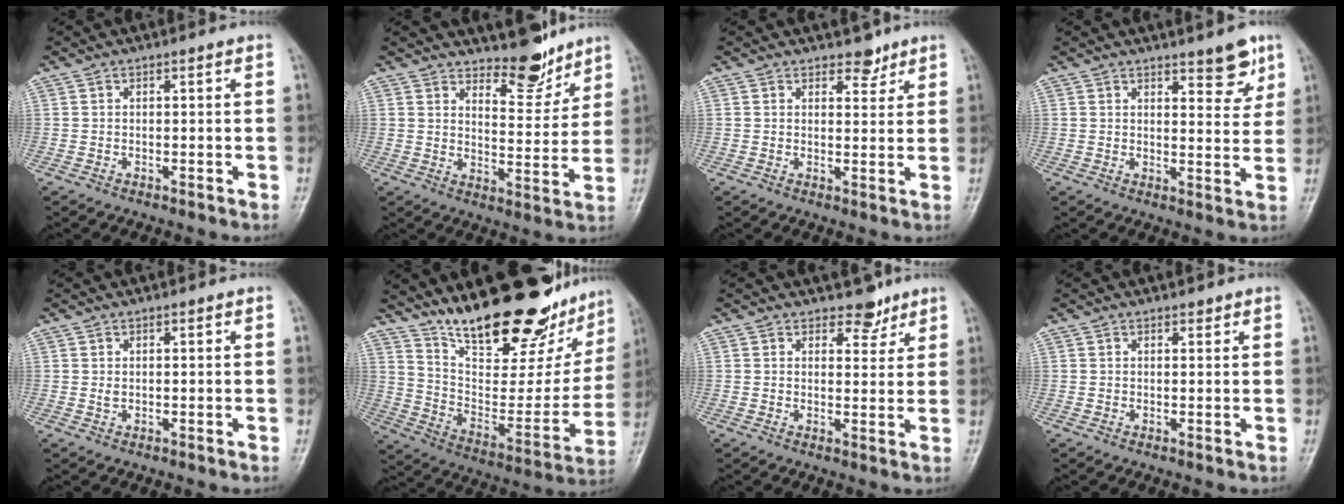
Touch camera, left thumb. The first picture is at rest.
{"total": 7.8, "force": [6.8, 2.7, 2.8], "torque": [-0.011, -0.063, 0.112]}
{"total": 3.0, "force": [2.4, 1.6, 0.5], "torque": [0.015, -0.017, 0.035]}
{"total": 5.7, "force": [4.0, 1.9, 3.6], "torque": [-0.023, -0.030, 0.052]}
{"total": 0.7, "force": [0.4, 0.4, 0.4], "torque": [-0.004, -0.003, 0.008]}
{"total": 27.3, "force": [20.9, 9.0, 15.1], "torque": [-0.193, -0.101, 0.320]}
{"total": 3.6, "force": [3.0, 2.0, 0.5], "torque": [0.021, -0.022, 0.043]}
{"total": 0.9, "force": [0.8, 0.4, 0.1], "torque": [0.007, -0.007, 0.010]}